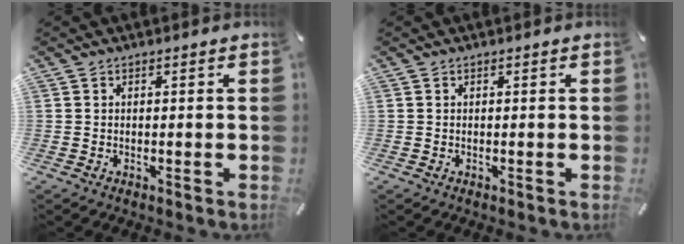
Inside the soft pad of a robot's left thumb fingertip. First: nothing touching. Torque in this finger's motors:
{"motor_torque": [0.00, 0.00, 0.00, 0.00, 0.00]}